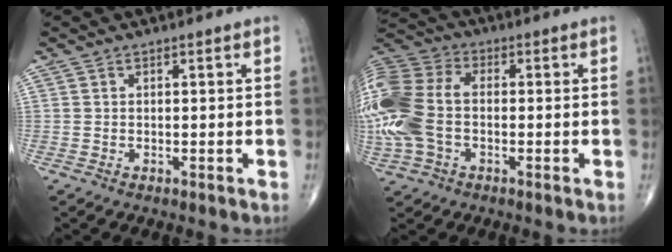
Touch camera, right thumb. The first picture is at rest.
{"total": 17.9, "force": [-1.9, 11.8, 13.4], "torque": [-0.339, 0.023, -0.038]}